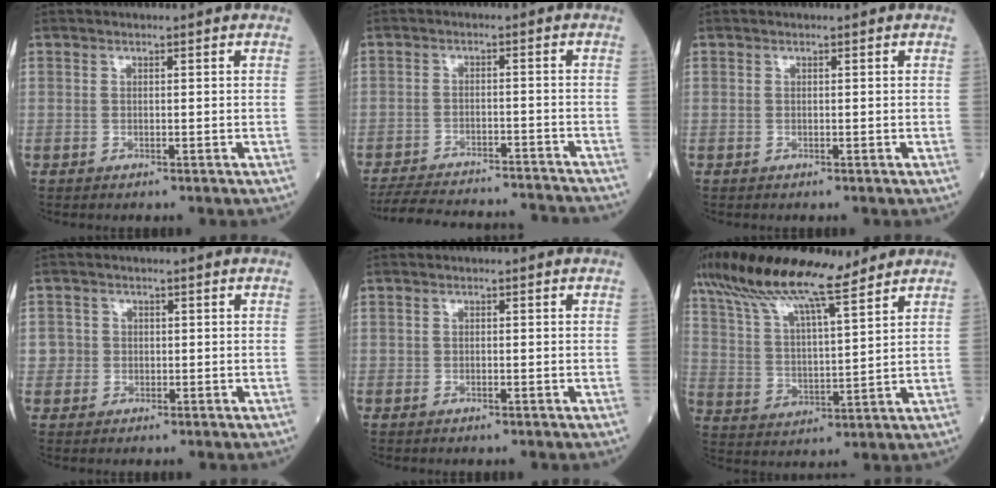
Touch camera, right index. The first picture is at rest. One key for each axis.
{"total": 18.9, "fx": -17.8, "fy": 2.4, "fz": 5.8, "tx": -0.119, "ty": -0.014, "tz": -0.237}
{"total": 0.0}
{"total": 2.1, "fx": -0.1, "fy": 2.1, "fz": 0.0, "tx": 0.010, "ty": 0.008, "tz": -0.002}
{"total": 0.0}
{"total": 17.2, "fx": 13.4, "fy": 2.2, "fz": 10.6, "tx": -0.203, "ty": 0.033, "tz": 0.243}